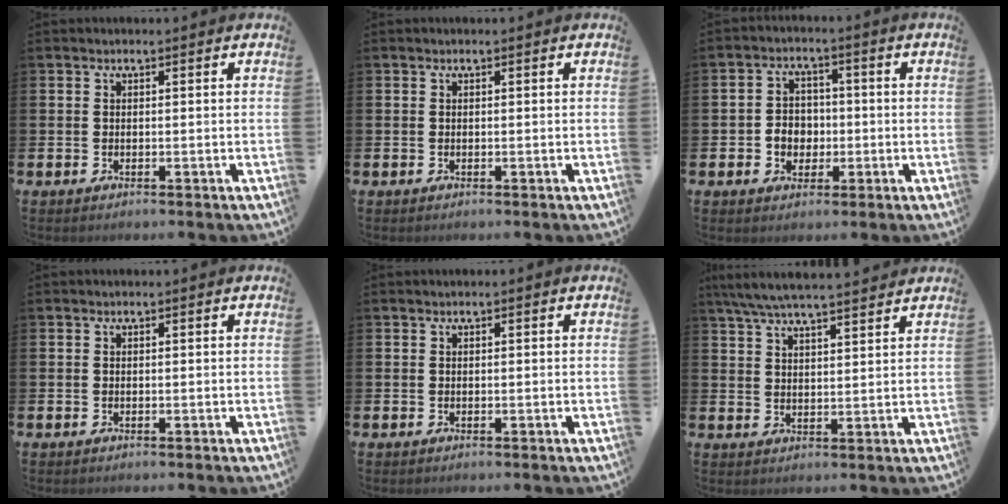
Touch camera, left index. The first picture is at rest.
{"total": 0.0}
{"total": 3.8, "force": [-0.6, 3.4, 1.5], "torque": [-0.019, 0.000, -0.021]}
{"total": 0.0}
{"total": 0.0}
{"total": 6.3, "force": [5.9, 0.4, 2.1], "torque": [-0.055, -0.023, 0.107]}